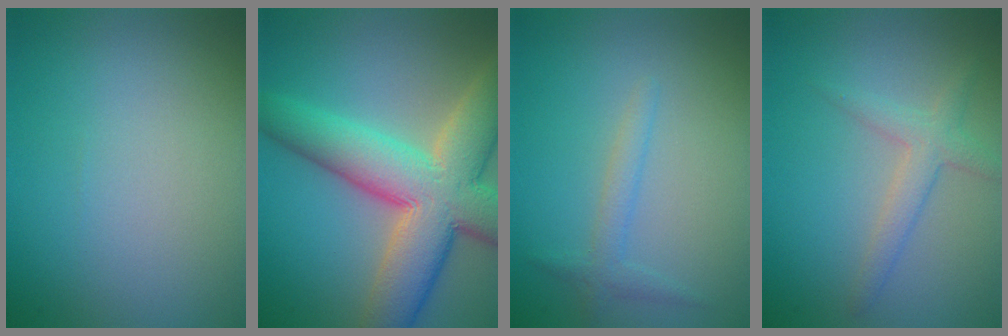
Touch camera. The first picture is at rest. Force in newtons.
{"total": 11.3, "press": 11.3, "slide": 0.7}
{"total": 1.6, "press": 1.6, "slide": 0.1}
{"total": 2.3, "press": 2.3, "slide": 0.1}